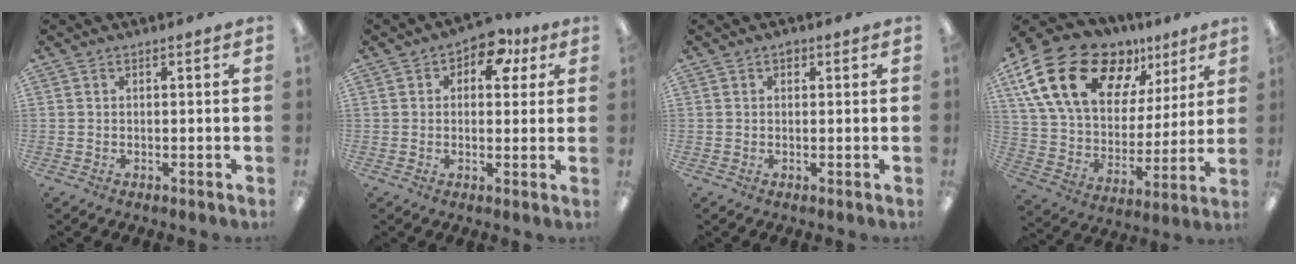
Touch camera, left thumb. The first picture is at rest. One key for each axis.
{"total": 8.1, "fx": 3.6, "fy": 5.1, "fz": 5.1, "tx": -0.050, "ty": -0.010, "tz": 0.058}
{"total": 1.1, "fx": 0.6, "fy": 0.7, "fz": 0.6, "tx": -0.004, "ty": -0.001, "tz": 0.009}
{"total": 22.6, "fx": 12.4, "fy": 13.4, "fz": 13.2, "tx": -0.247, "ty": -0.055, "tz": 0.228}